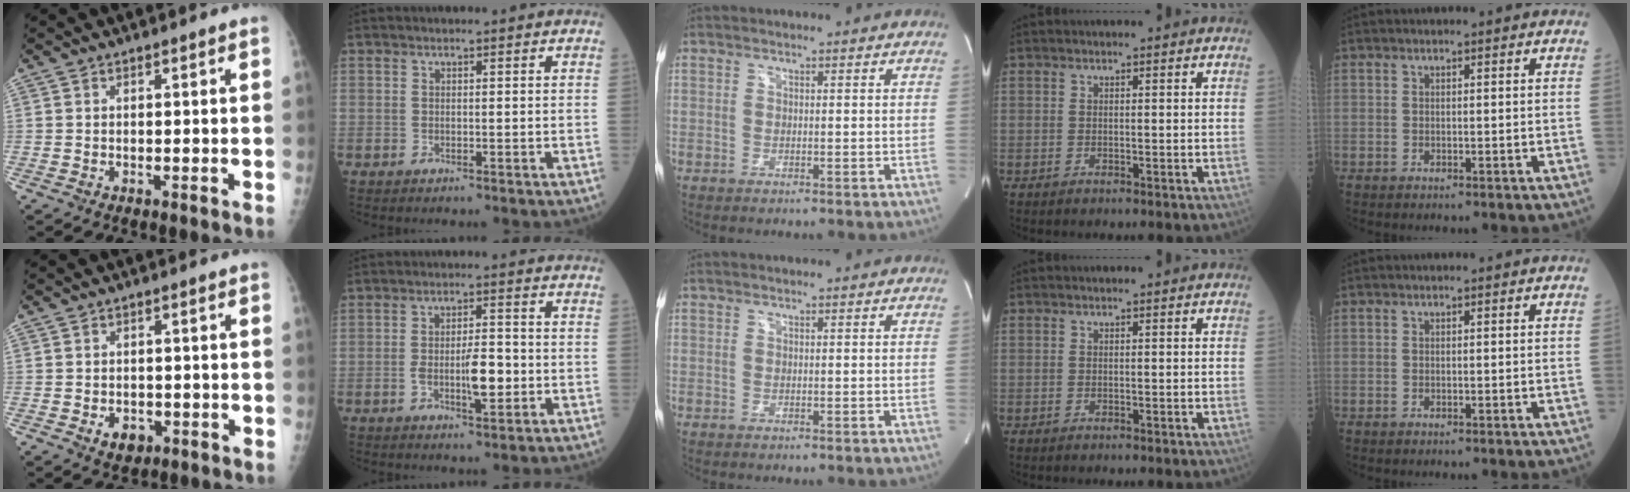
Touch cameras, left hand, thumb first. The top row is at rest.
{"thumb": {"total": 3.6, "force": [-1.3, 2.7, 1.9], "torque": [-0.018, 0.003, -0.011]}, "index": {"total": 5.8, "force": [-1.5, 1.5, 5.3], "torque": [-0.092, -0.003, -0.026]}}